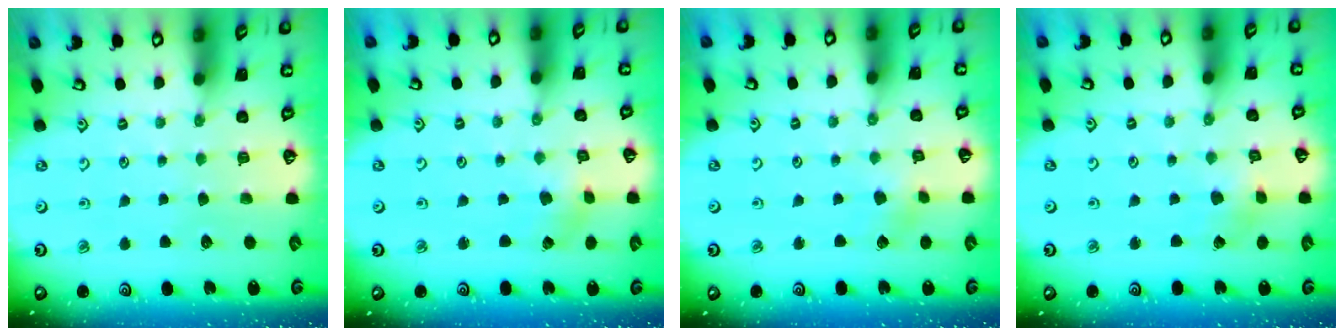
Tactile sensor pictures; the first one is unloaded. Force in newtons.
{"total": 1.2, "press": 1.2, "slide": 0.2}
{"total": 2.4, "press": 2.4, "slide": 0.6}
{"total": 2.5, "press": 2.5, "slide": 0.3}